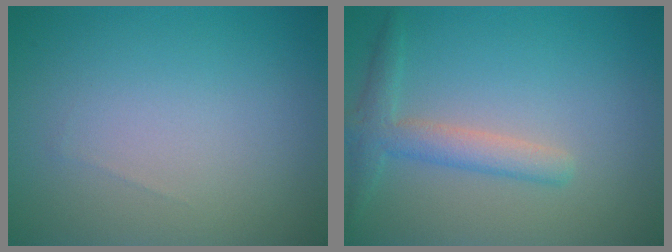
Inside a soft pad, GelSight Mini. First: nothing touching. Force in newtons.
{"total": 2.8, "press": 2.8, "slide": 0.1}